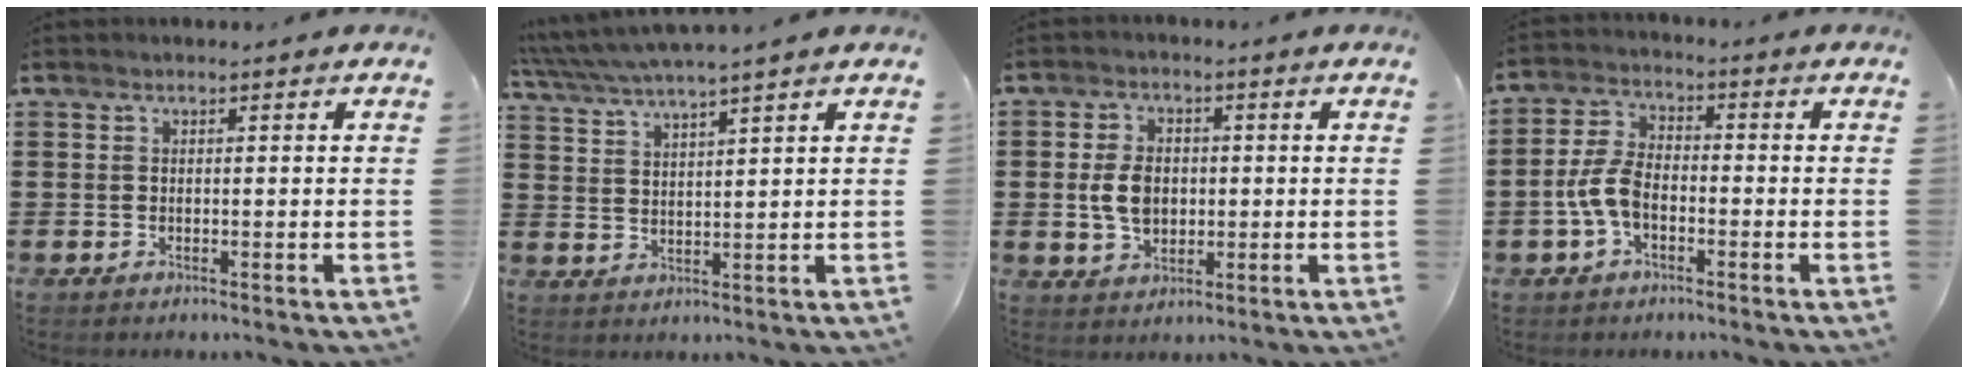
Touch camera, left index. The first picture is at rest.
{"total": 3.9, "force": [3.6, -0.4, 1.5], "torque": [-0.042, -0.016, 0.062]}
{"total": 5.3, "force": [0.1, 3.6, 3.9], "torque": [-0.085, 0.003, -0.005]}
{"total": 5.8, "force": [-2.0, 3.0, 4.5], "torque": [-0.120, 0.000, -0.048]}